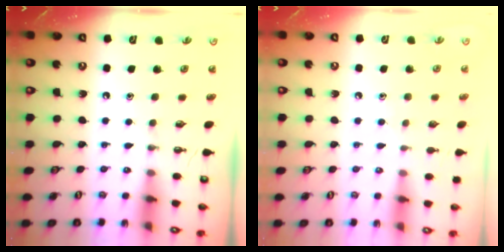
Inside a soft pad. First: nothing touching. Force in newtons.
{"total": 4.0, "press": 4.0, "slide": 0.6}